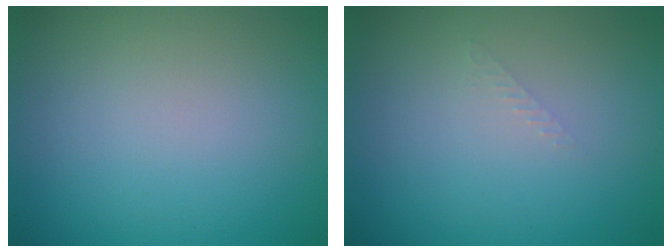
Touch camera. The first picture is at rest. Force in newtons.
{"total": 0.8, "press": 0.7, "slide": 0.2}